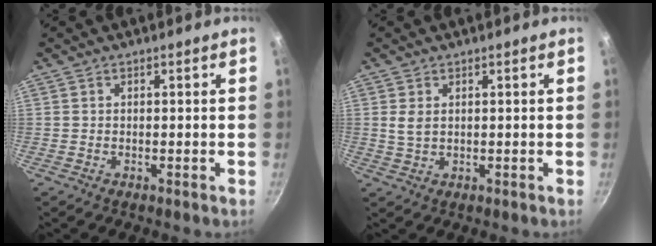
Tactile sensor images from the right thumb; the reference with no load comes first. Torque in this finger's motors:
{"motor_torque": [0.12, -0.13, 0.20, 0.04, -0.02]}